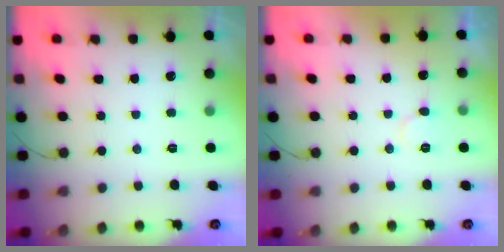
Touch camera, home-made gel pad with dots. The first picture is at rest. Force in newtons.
{"total": 6.3, "press": 6.3, "slide": 0.7}